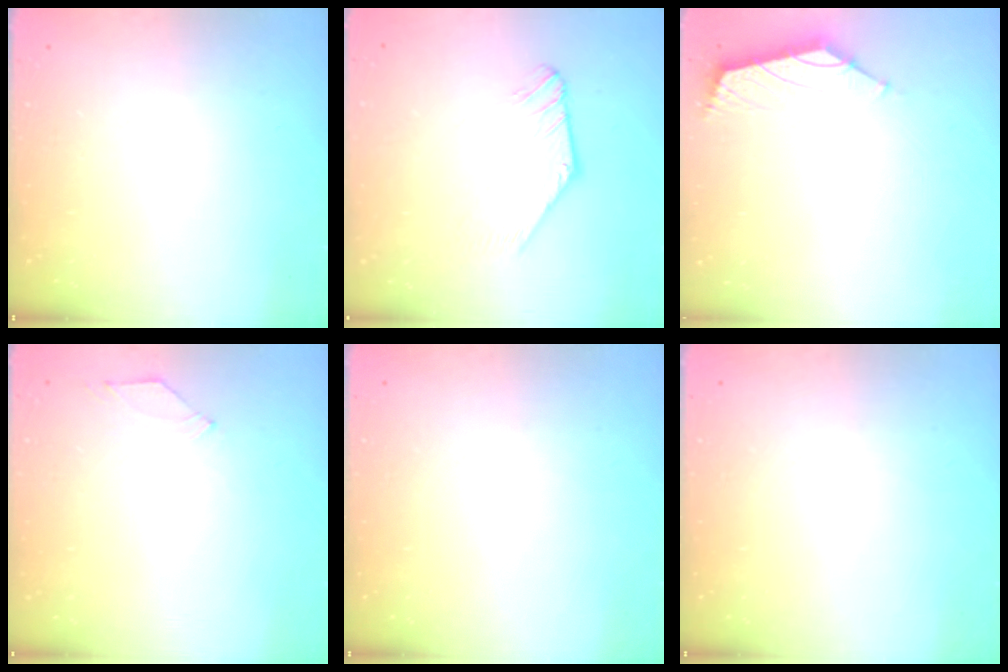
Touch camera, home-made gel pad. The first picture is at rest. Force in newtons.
{"total": 0.9, "press": 0.9, "slide": 0.1}
{"total": 1.8, "press": 1.7, "slide": 0.6}
{"total": 3.1, "press": 3.0, "slide": 0.7}
{"total": 0.0}
{"total": 0.0}